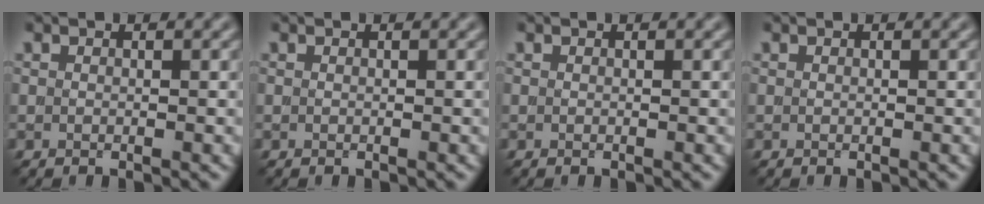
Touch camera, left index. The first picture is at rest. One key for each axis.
{"total": 0.0}
{"total": 0.0}
{"total": 0.0}